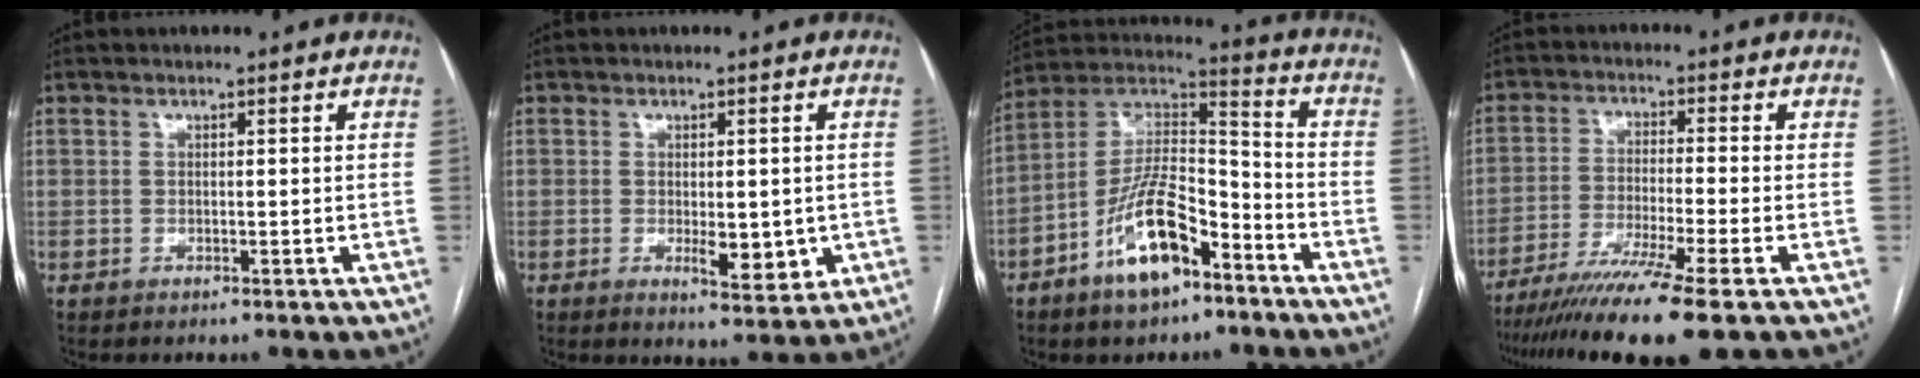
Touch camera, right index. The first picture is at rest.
{"total": 5.5, "force": [-0.9, 2.3, 4.9], "torque": [-0.064, -0.010, -0.004]}
{"total": 14.4, "force": [-8.0, 5.5, 10.7], "torque": [-0.206, 0.016, -0.141]}
{"total": 12.6, "force": [-9.3, -1.8, 8.3], "torque": [-0.136, -0.038, -0.149]}